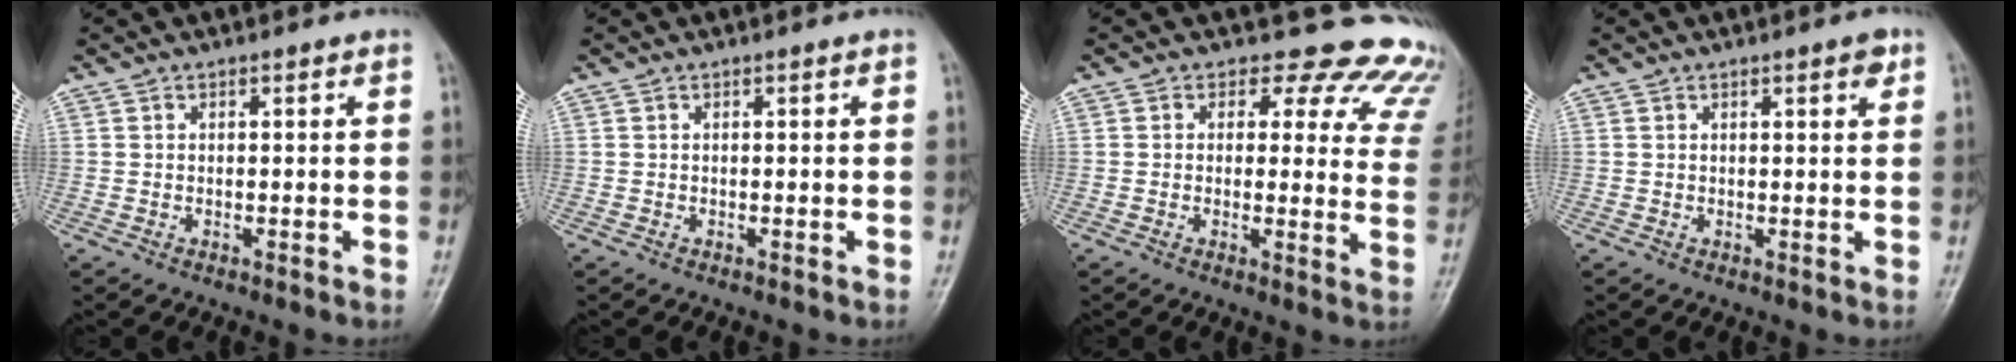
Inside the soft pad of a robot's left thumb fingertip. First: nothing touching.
{"total": 0.0}
{"total": 15.7, "force": [13.4, 7.3, 3.9], "torque": [0.010, -0.086, 0.113]}
{"total": 2.1, "force": [1.2, 0.6, 1.6], "torque": [-0.017, -0.004, 0.014]}